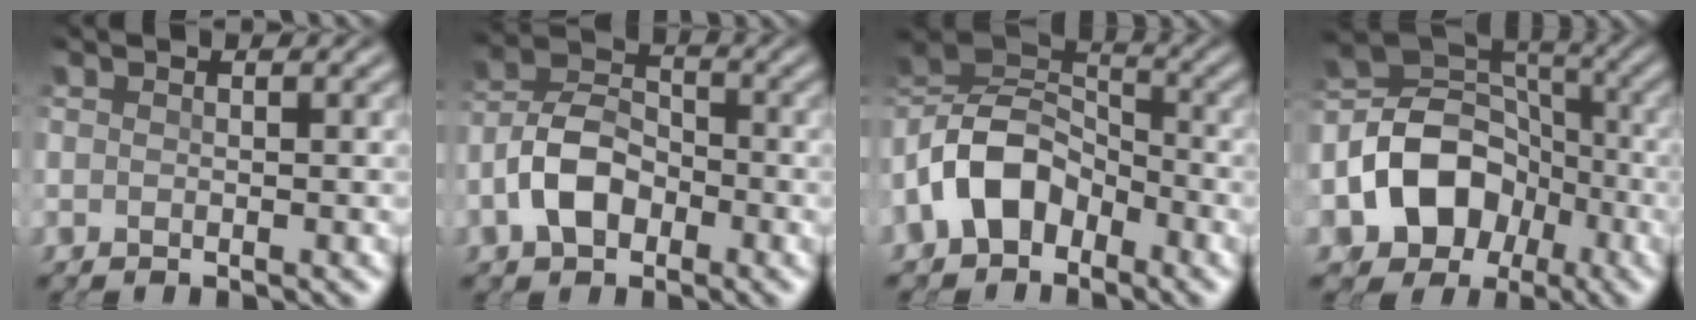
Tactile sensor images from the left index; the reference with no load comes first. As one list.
[{"total": 5.1, "force": [-2.2, 3.2, 3.3], "torque": [-0.072, 0.011, -0.045]}, {"total": 8.3, "force": [-3.6, 5.5, 5.1], "torque": [-0.097, 0.012, -0.085]}, {"total": 9.3, "force": [-3.3, 7.1, 5.0], "torque": [-0.090, 0.007, -0.063]}]